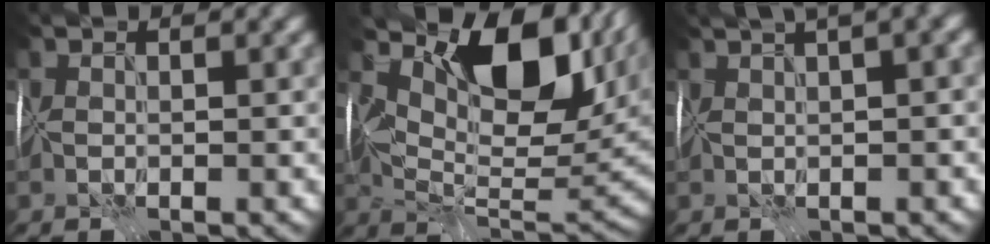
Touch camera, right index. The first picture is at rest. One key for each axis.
{"total": 12.6, "fx": 4.8, "fy": 6.6, "fz": 9.6, "tx": -0.149, "ty": -0.006, "tz": 0.092}
{"total": 7.5, "fx": 4.2, "fy": 2.4, "fz": 5.7, "tx": -0.062, "ty": 0.049, "tz": 0.047}